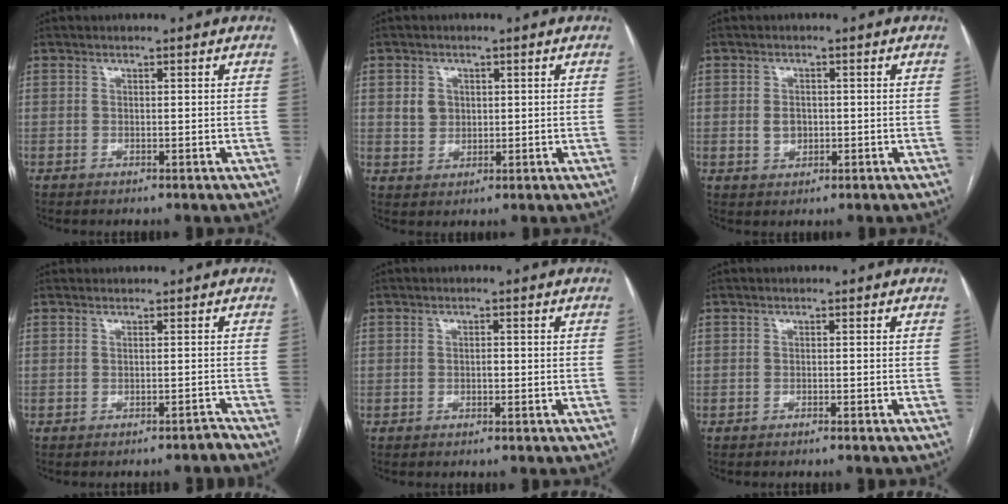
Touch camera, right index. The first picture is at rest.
{"total": 3.3, "force": [0.8, 3.0, 1.3], "torque": [-0.023, 0.008, 0.019]}
{"total": 2.5, "force": [-0.2, 2.0, 1.5], "torque": [-0.026, 0.002, 0.000]}
{"total": 1.0, "force": [-1.0, 0.1, 0.1], "torque": [0.002, 0.006, -0.011]}
{"total": 0.8, "force": [-0.2, 0.4, 0.7], "torque": [-0.011, 0.002, -0.005]}
{"total": 0.7, "force": [-0.7, -0.1, 0.3], "torque": [-0.005, 0.001, -0.008]}